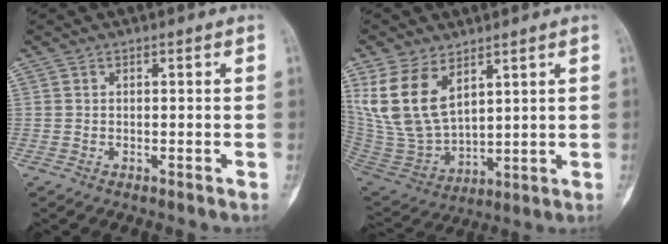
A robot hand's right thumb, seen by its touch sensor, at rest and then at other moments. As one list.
[{"total": 15.0, "force": [7.2, 8.6, 9.9], "torque": [-0.183, -0.032, 0.166]}]